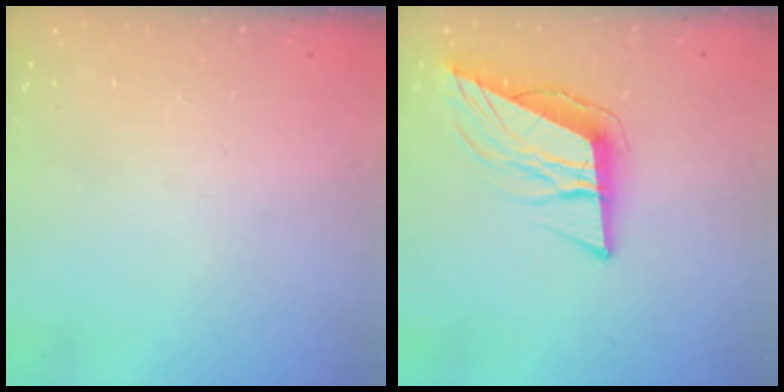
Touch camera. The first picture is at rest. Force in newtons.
{"total": 12.1, "press": 11.5, "slide": 3.6}